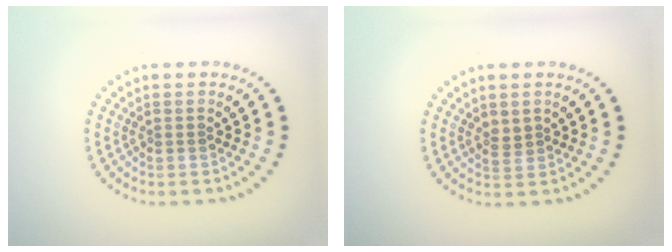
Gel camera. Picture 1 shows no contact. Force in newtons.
{"total": 1.2, "press": 1.1, "slide": 0.5}